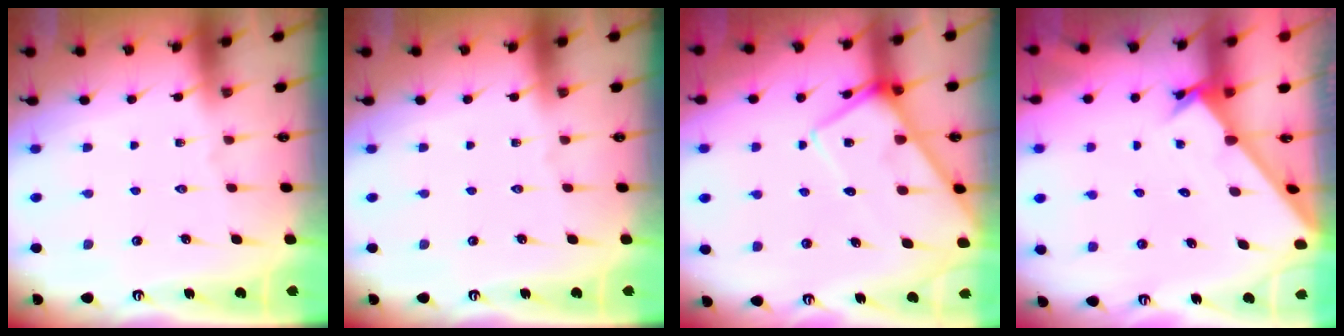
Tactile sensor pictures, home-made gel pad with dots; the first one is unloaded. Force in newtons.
{"total": 0.0}
{"total": 10.2, "press": 10.1, "slide": 1.1}
{"total": 1.2, "press": 1.2, "slide": 0.1}